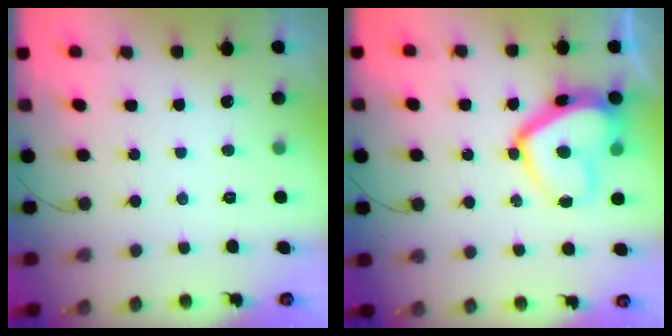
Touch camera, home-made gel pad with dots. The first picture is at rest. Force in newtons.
{"total": 14.6, "press": 14.6, "slide": 1.3}